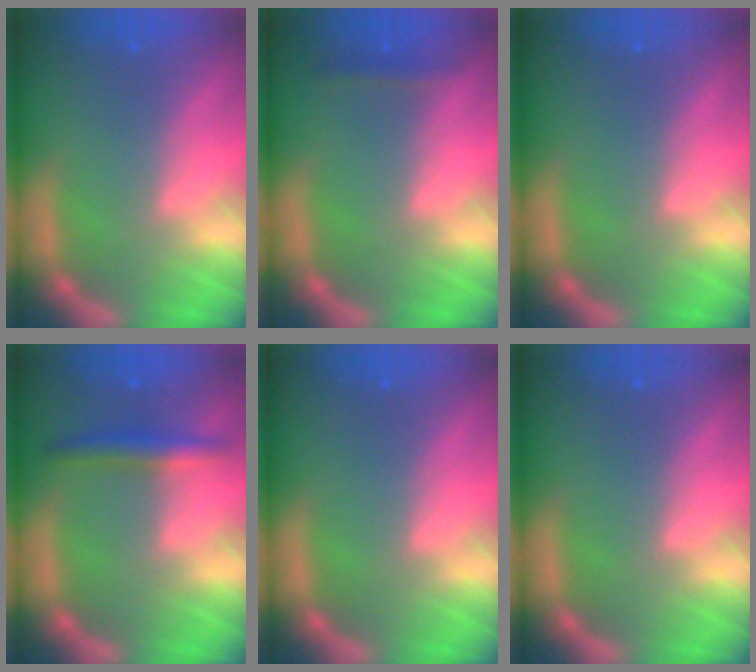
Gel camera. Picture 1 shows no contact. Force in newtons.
{"total": 1.4}
{"total": 0.0}
{"total": 3.0}
{"total": 0.0}
{"total": 0.0}